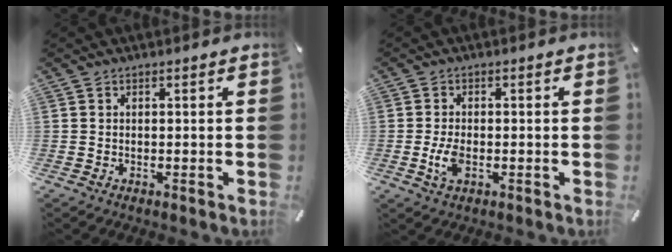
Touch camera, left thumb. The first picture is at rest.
{"total": 4.4, "force": [-1.0, 2.3, 3.6], "torque": [-0.087, -0.004, -0.022]}